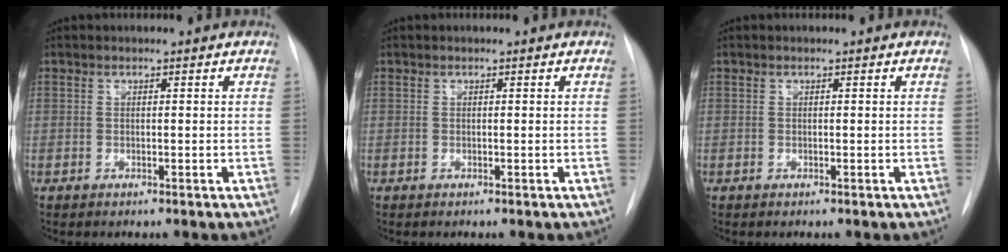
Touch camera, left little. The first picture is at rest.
{"total": 0.0}
{"total": 0.0}